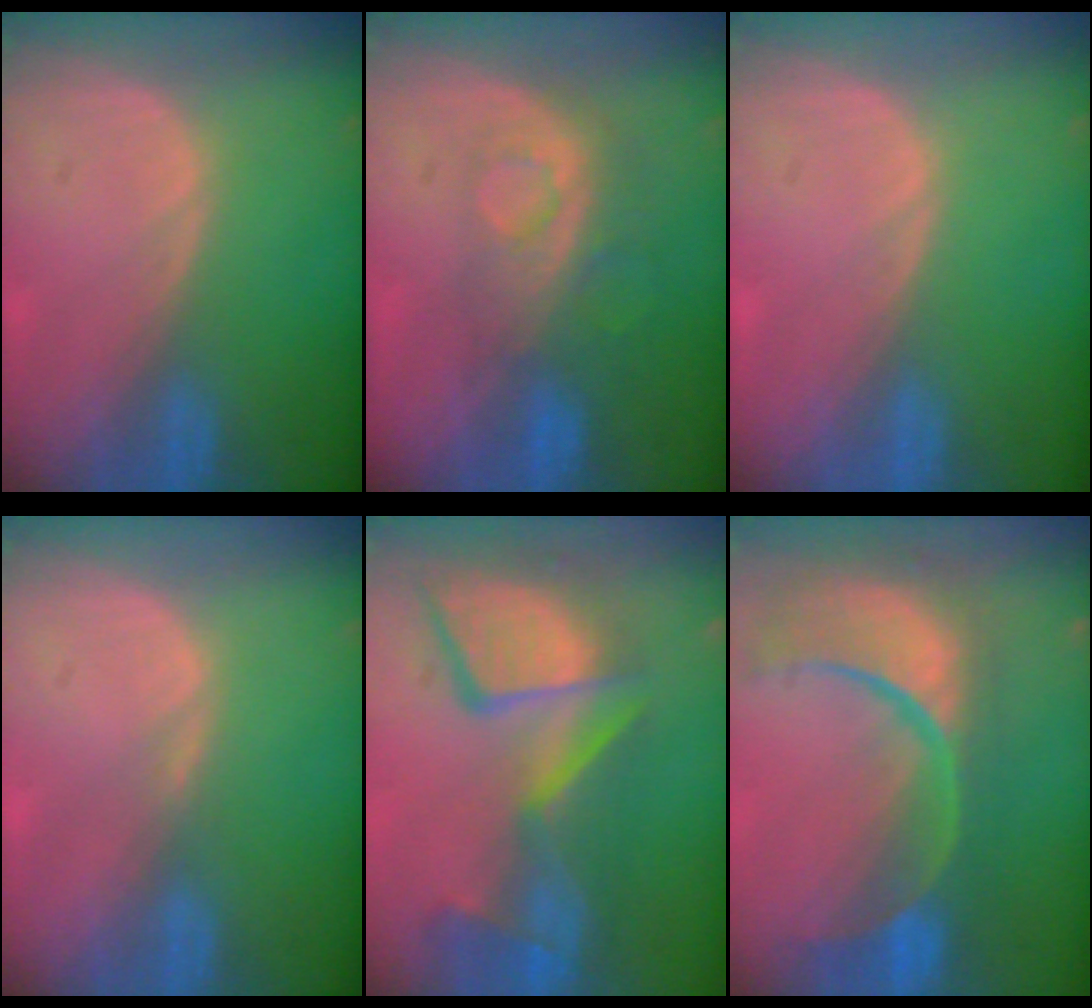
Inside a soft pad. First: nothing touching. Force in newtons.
{"total": 8.5, "press": 7.1, "slide": 4.6}
{"total": 0.0}
{"total": 0.7, "press": 0.7, "slide": 0.2}
{"total": 13.2, "press": 11.2, "slide": 7.0}
{"total": 13.7, "press": 10.8, "slide": 8.3}